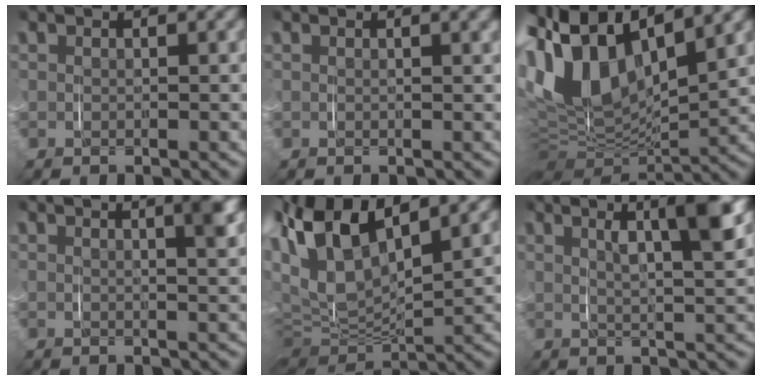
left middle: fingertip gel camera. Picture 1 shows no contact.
{"total": 1.2, "force": [0.7, 0.3, 1.0], "torque": [-0.009, 0.007, 0.006]}
{"total": 15.5, "force": [2.0, 10.4, 11.2], "torque": [-0.230, 0.003, 0.019]}
{"total": 5.5, "force": [2.6, 1.9, 4.4], "torque": [-0.048, 0.015, 0.032]}
{"total": 13.6, "force": [3.8, 9.3, 9.2], "torque": [-0.208, 0.001, 0.050]}
{"total": 7.4, "force": [2.5, 2.5, 6.5], "torque": [-0.088, 0.007, 0.029]}